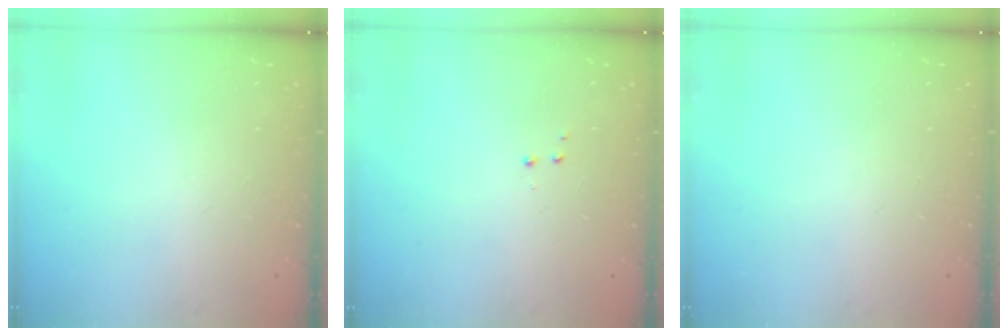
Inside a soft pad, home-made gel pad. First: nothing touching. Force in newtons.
{"total": 2.8, "press": 2.7, "slide": 0.5}
{"total": 0.0}